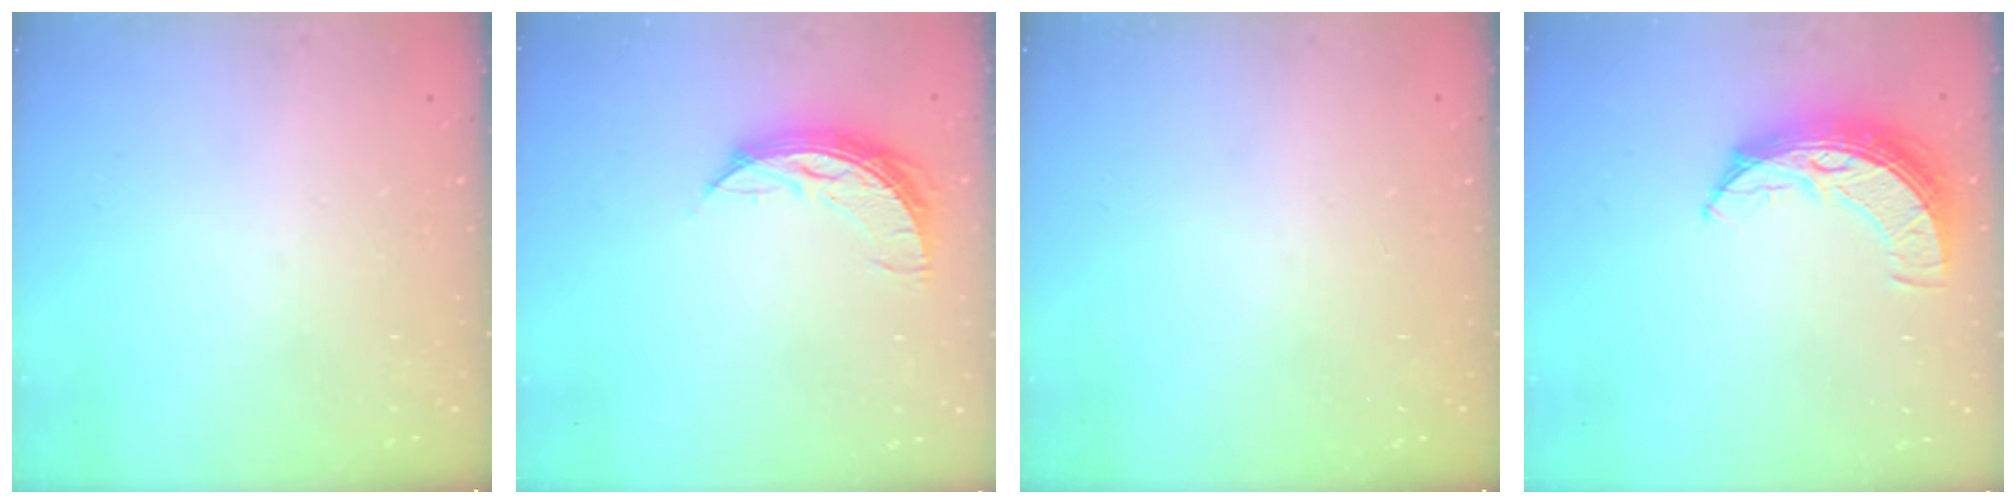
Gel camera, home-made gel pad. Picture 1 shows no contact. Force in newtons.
{"total": 8.1, "press": 8.0, "slide": 0.6}
{"total": 0.0}
{"total": 9.4, "press": 9.4, "slide": 0.7}